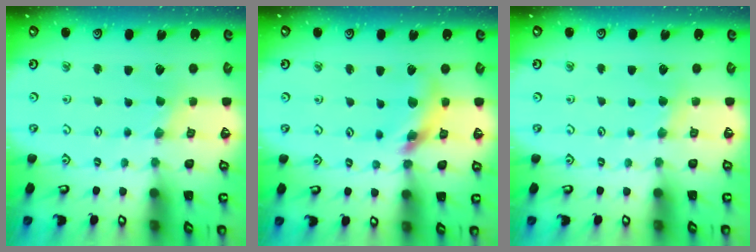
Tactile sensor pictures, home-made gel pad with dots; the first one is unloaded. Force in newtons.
{"total": 11.9, "press": 11.8, "slide": 1.5}
{"total": 3.2, "press": 3.2, "slide": 0.5}